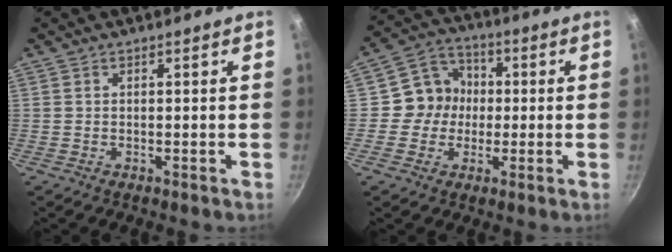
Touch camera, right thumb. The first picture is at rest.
{"total": 9.2, "force": [-0.5, 8.5, 3.5], "torque": [-0.018, 0.025, -0.021]}